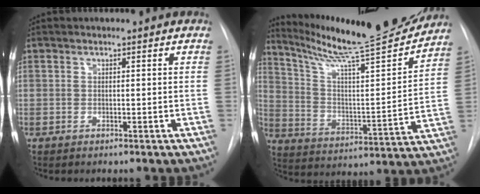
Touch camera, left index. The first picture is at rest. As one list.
[{"total": 20.9, "force": [19.1, 0.3, 8.5], "torque": [-0.144, -0.045, 0.293]}]